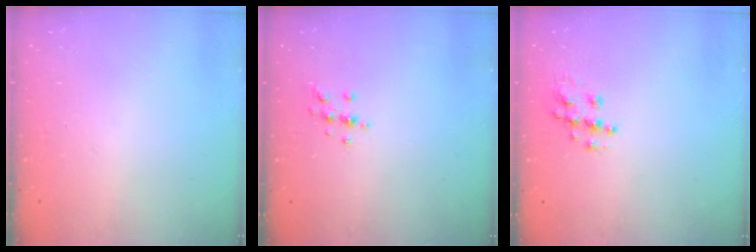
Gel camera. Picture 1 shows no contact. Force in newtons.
{"total": 5.6, "press": 5.6, "slide": 0.6}
{"total": 8.5, "press": 8.5, "slide": 0.4}